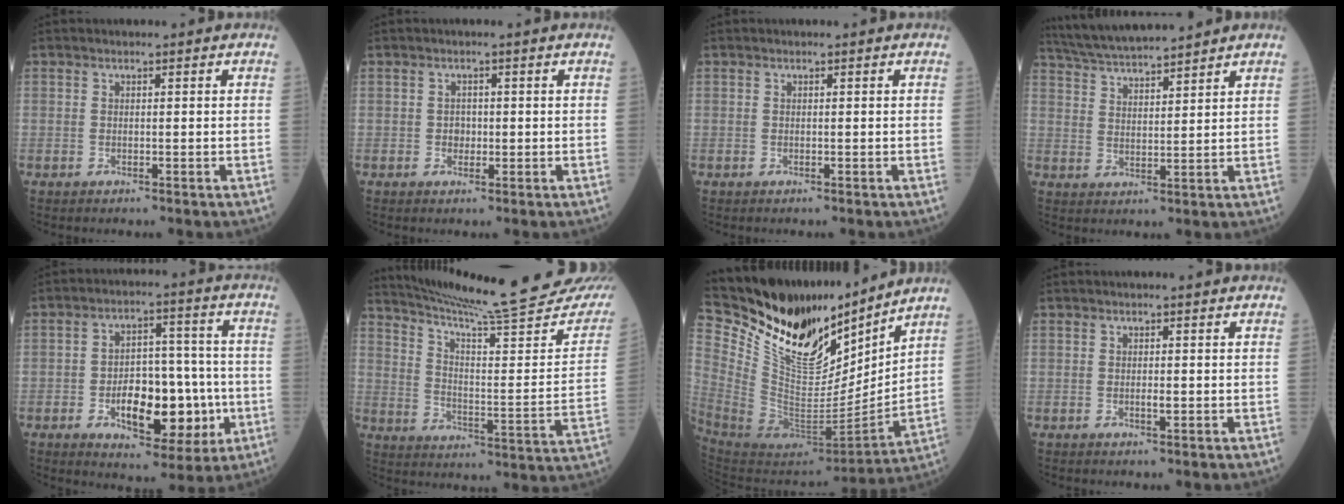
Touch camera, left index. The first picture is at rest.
{"total": 1.4, "force": [-0.2, 1.1, 0.8], "torque": [-0.013, 0.003, -0.003]}
{"total": 0.0}
{"total": 10.5, "force": [9.7, 0.1, 3.9], "torque": [-0.078, 0.023, 0.171]}
{"total": 13.4, "force": [-4.0, 6.6, 11.0], "torque": [-0.169, 0.017, -0.052]}
{"total": 26.9, "force": [24.2, 0.4, 11.8], "torque": [-0.185, -0.094, 0.316]}
{"total": 21.8, "force": [18.6, 6.1, 9.6], "torque": [-0.194, -0.030, 0.340]}
{"total": 0.9, "force": [0.0, 0.1, 0.9], "torque": [-0.014, -0.001, 0.001]}